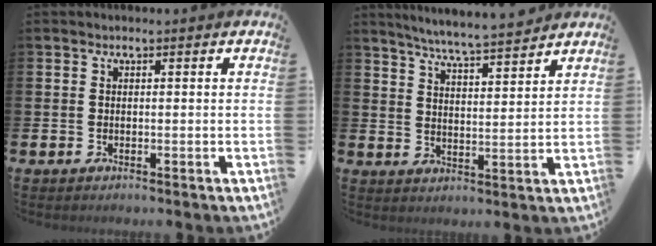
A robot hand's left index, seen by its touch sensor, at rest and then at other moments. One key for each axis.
{"total": 6.1, "fx": 5.9, "fy": -0.4, "fz": 1.4, "tx": -0.039, "ty": -0.041, "tz": 0.101}